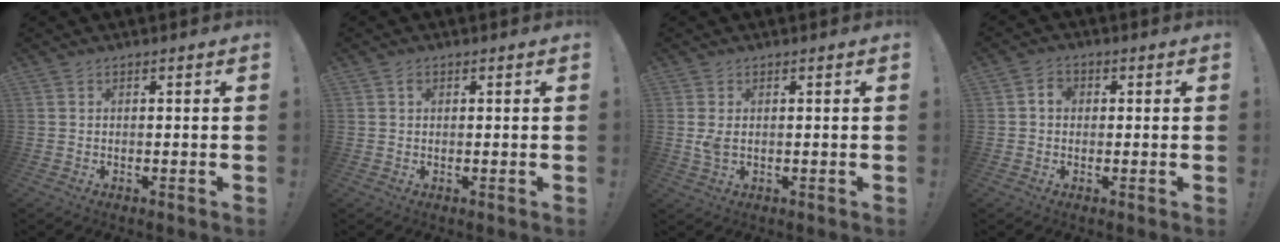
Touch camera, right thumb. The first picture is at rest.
{"total": 0.6, "force": [0.1, 0.6, 0.1], "torque": [-0.003, 0.002, 0.002]}
{"total": 2.7, "force": [0.4, 1.5, 2.2], "torque": [-0.031, 0.000, 0.006]}
{"total": 3.2, "force": [0.1, 2.4, 2.1], "torque": [-0.040, 0.008, 0.002]}